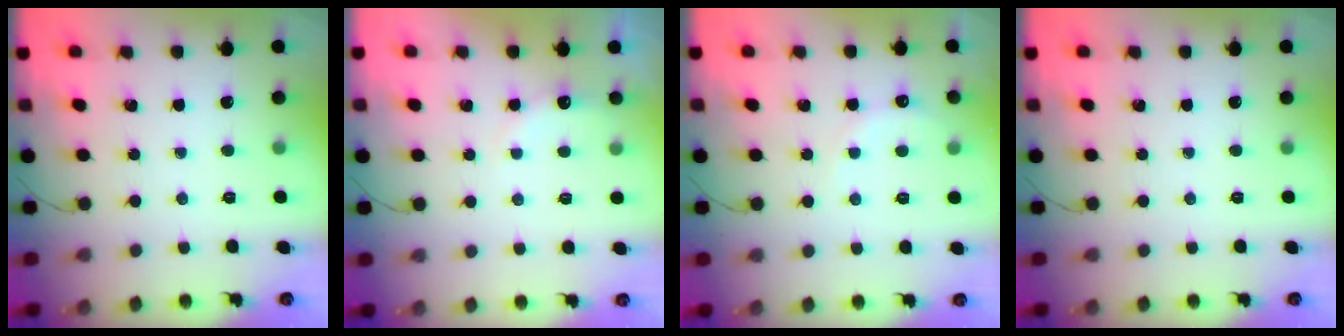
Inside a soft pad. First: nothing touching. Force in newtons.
{"total": 6.1, "press": 6.0, "slide": 1.3}
{"total": 6.1, "press": 5.9, "slide": 1.5}
{"total": 0.0}